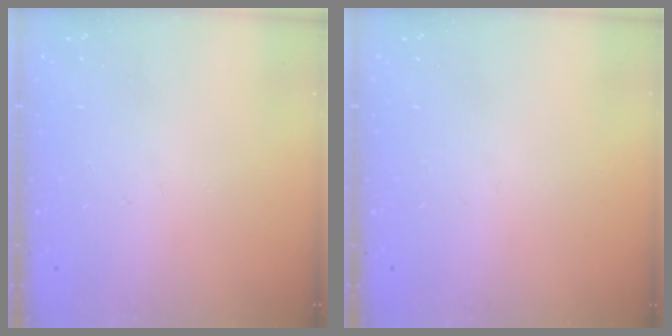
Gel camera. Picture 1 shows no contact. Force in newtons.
{"total": 0.0}